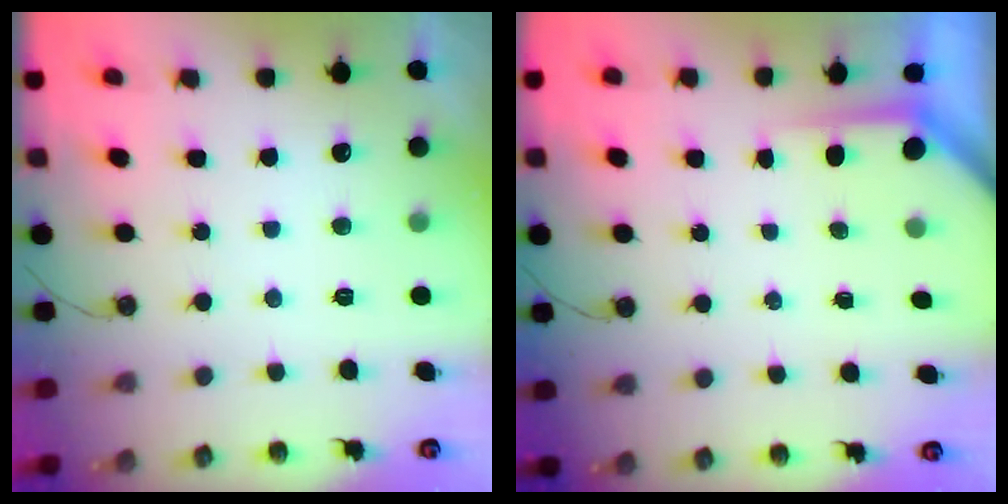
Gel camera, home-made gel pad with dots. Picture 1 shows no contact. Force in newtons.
{"total": 3.1, "press": 3.0, "slide": 0.3}